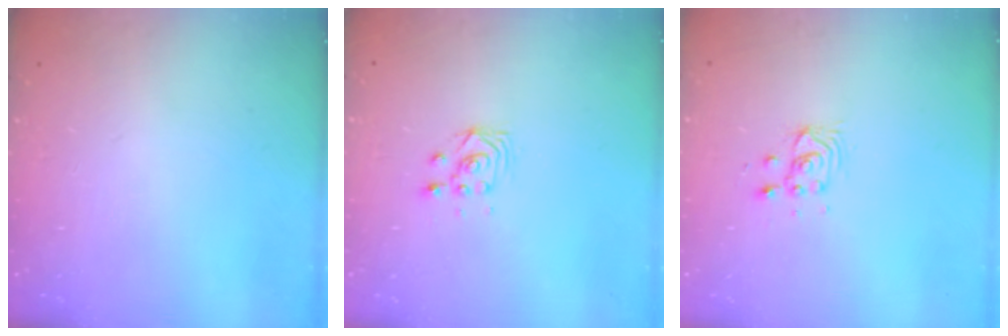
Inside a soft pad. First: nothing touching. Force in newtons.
{"total": 2.9, "press": 2.9, "slide": 0.4}
{"total": 3.4, "press": 3.4, "slide": 0.4}